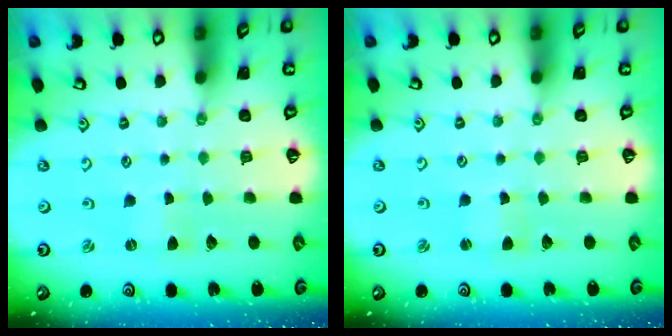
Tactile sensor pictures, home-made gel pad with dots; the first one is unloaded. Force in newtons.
{"total": 1.0, "press": 1.0, "slide": 0.3}